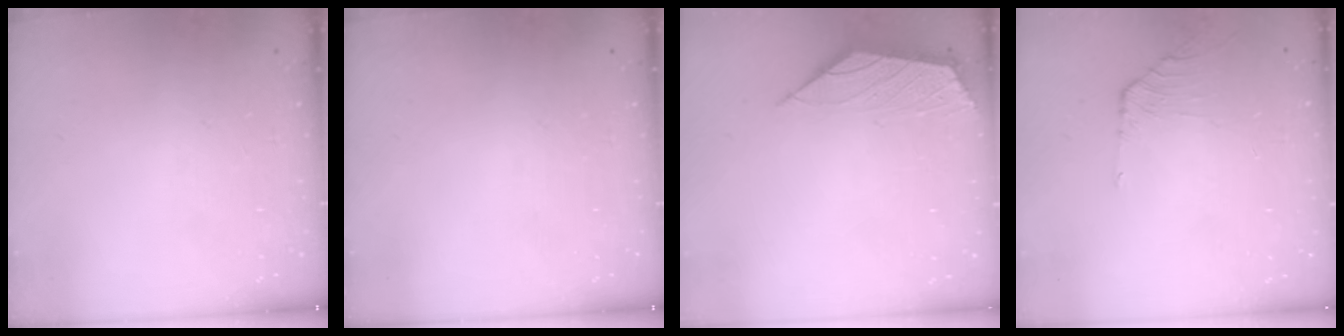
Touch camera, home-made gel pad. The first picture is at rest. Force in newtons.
{"total": 0.0}
{"total": 2.2, "press": 2.2, "slide": 0.5}
{"total": 1.9, "press": 1.8, "slide": 0.6}